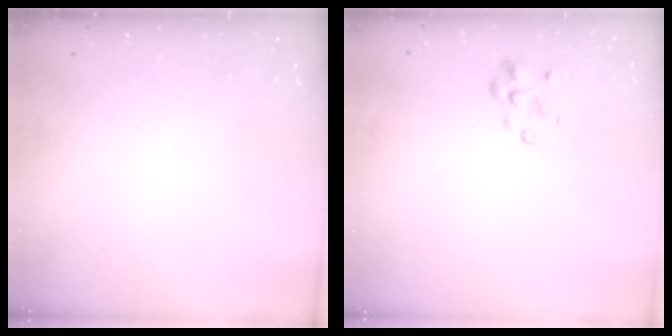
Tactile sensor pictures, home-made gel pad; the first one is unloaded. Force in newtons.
{"total": 3.2, "press": 3.1, "slide": 0.8}